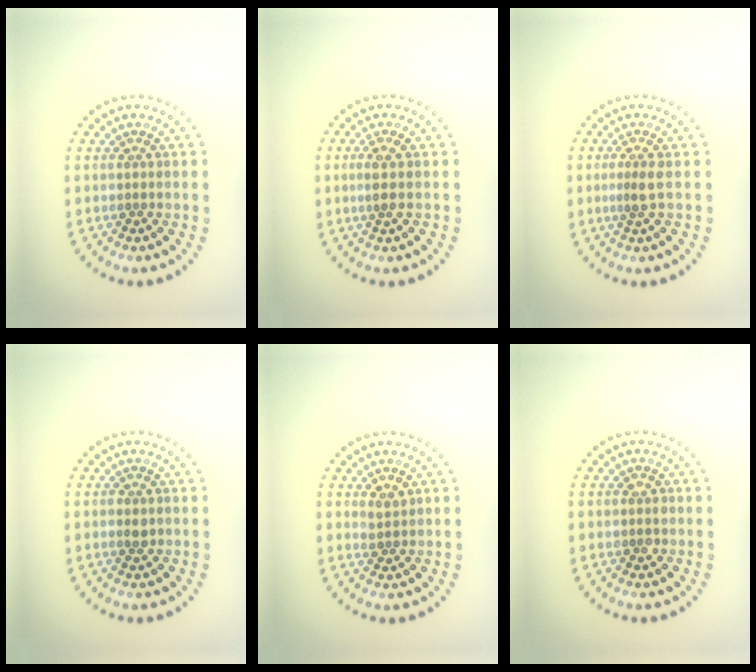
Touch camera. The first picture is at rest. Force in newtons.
{"total": 1.6, "press": 1.3, "slide": 1.0}
{"total": 1.7, "press": 1.3, "slide": 1.1}
{"total": 1.0, "press": 1.0, "slide": 0.2}
{"total": 1.1, "press": 1.0, "slide": 0.5}
{"total": 1.2, "press": 1.1, "slide": 0.3}